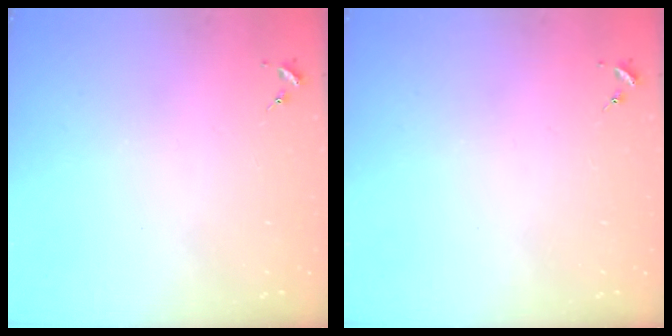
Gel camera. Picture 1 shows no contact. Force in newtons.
{"total": 0.0}